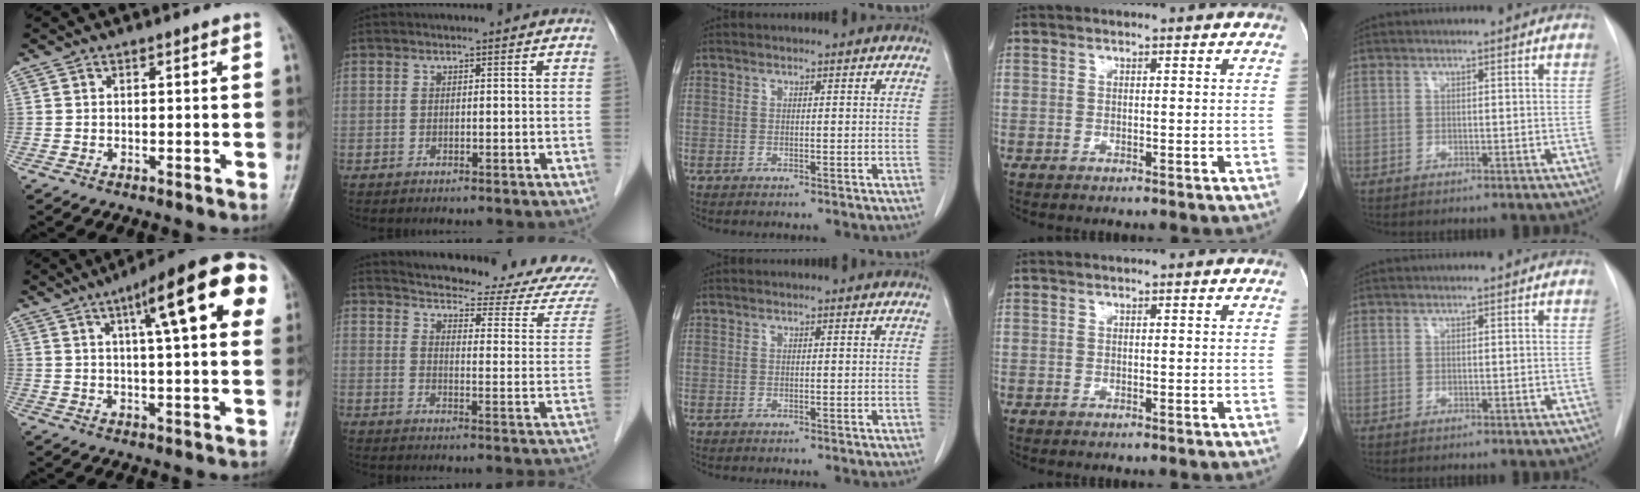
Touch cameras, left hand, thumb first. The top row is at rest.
{"thumb": {"total": 19.5, "force": [7.5, 4.9, 17.4], "torque": [-0.216, 0.011, 0.095]}, "index": {"total": 20.6, "force": [19.6, 1.2, 6.2], "torque": [-0.089, -0.088, 0.229]}}